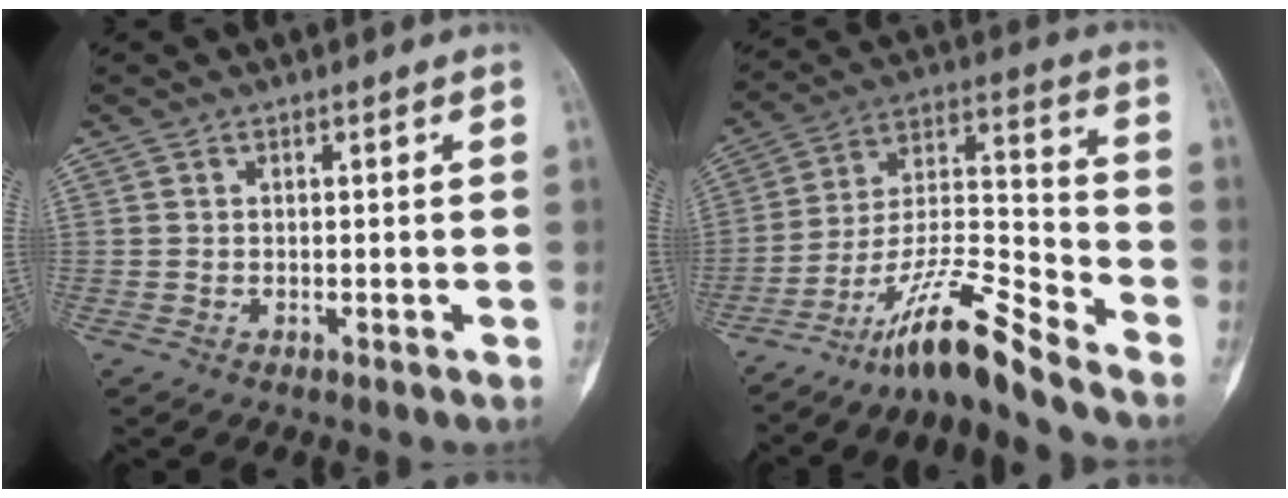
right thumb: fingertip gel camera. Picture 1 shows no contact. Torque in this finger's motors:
{"motor_torque": [1.36, -0.31, 0.84, -1.50, 0.32]}